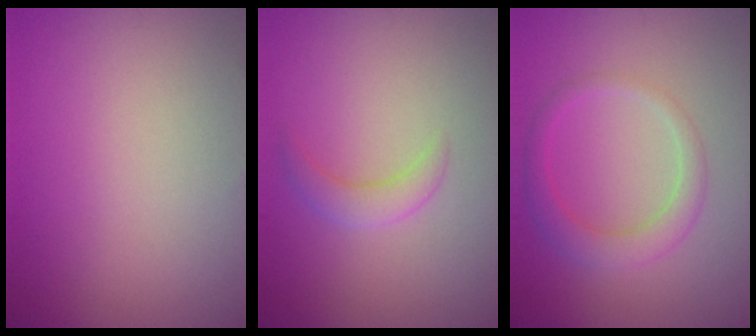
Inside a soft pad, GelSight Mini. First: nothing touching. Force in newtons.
{"total": 1.8, "press": 1.8, "slide": 0.1}
{"total": 2.7, "press": 2.7, "slide": 0.1}